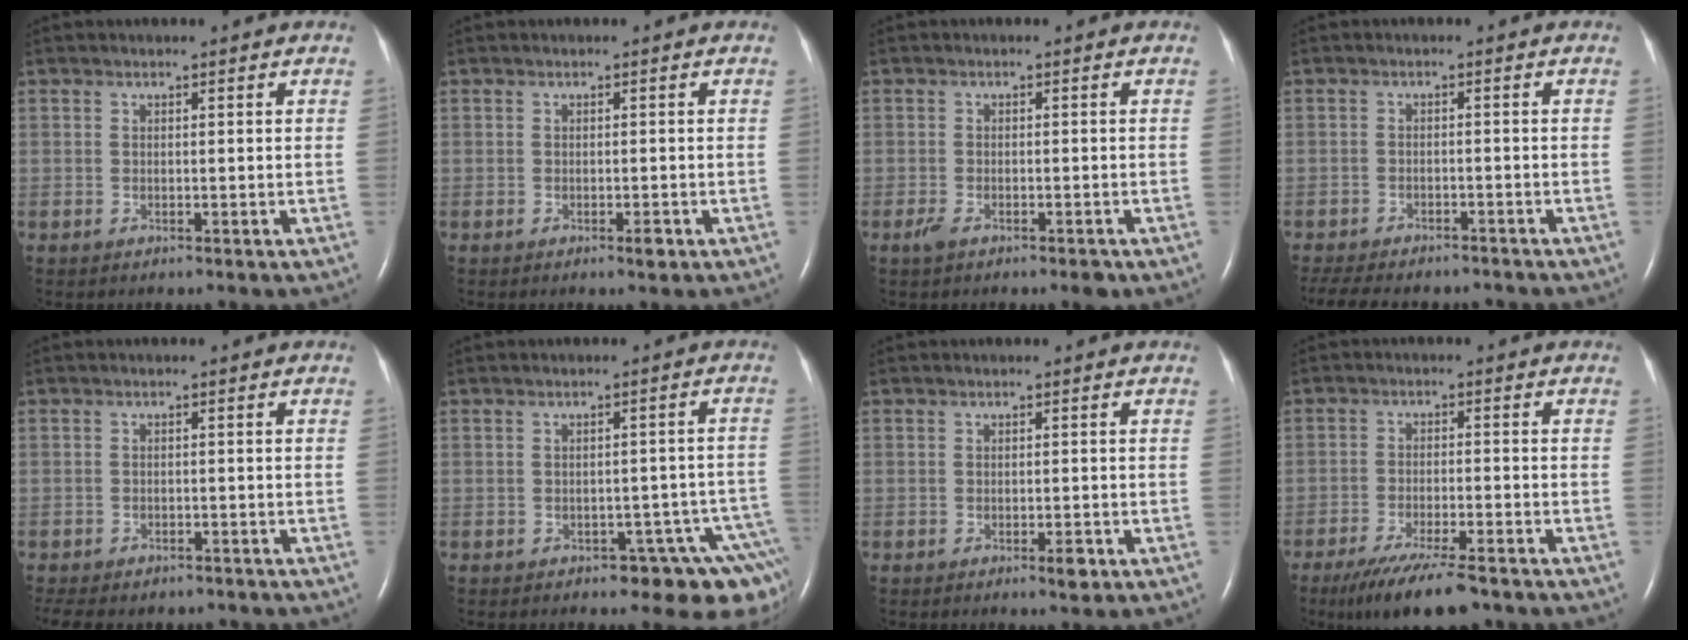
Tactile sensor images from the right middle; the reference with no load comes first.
{"total": 1.0, "force": [-0.5, 0.2, 0.8], "torque": [-0.015, -0.002, -0.006]}
{"total": 3.3, "force": [-2.1, 1.1, 2.3], "torque": [-0.046, -0.004, -0.031]}
{"total": 12.8, "force": [-11.2, 4.0, 4.8], "torque": [-0.103, -0.005, -0.147]}
{"total": 9.1, "force": [-7.7, 3.7, 3.3], "torque": [-0.064, 0.001, -0.098]}
{"total": 9.5, "force": [-7.0, 3.5, 5.4], "torque": [-0.014, 0.018, -0.079]}
{"total": 1.6, "force": [-0.9, 0.4, 1.3], "torque": [-0.022, -0.002, -0.010]}
{"total": 10.8, "force": [-8.3, 1.7, 6.7], "torque": [-0.113, -0.025, -0.133]}